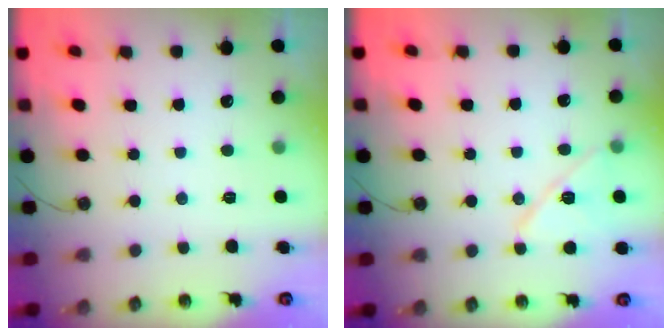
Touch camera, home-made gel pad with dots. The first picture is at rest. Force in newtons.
{"total": 11.8, "press": 11.8, "slide": 0.9}